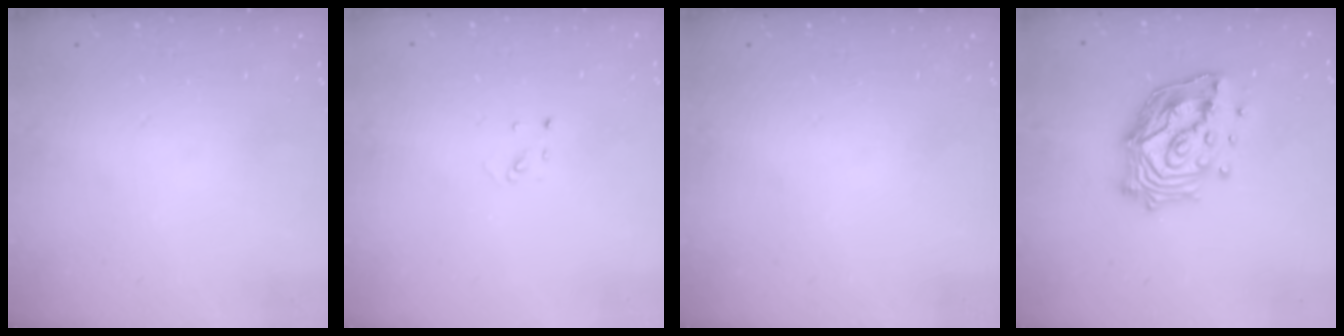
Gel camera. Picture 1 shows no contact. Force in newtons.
{"total": 2.0, "press": 2.0, "slide": 0.1}
{"total": 0.0}
{"total": 16.9, "press": 16.7, "slide": 2.7}